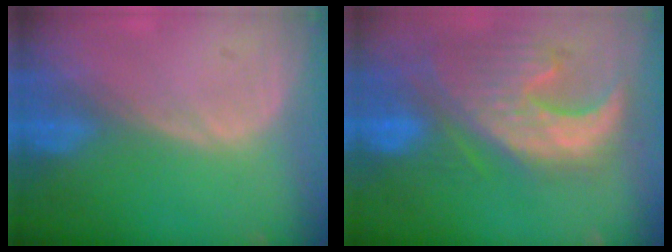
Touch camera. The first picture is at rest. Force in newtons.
{"total": 12.9, "press": 11.2, "slide": 6.4}